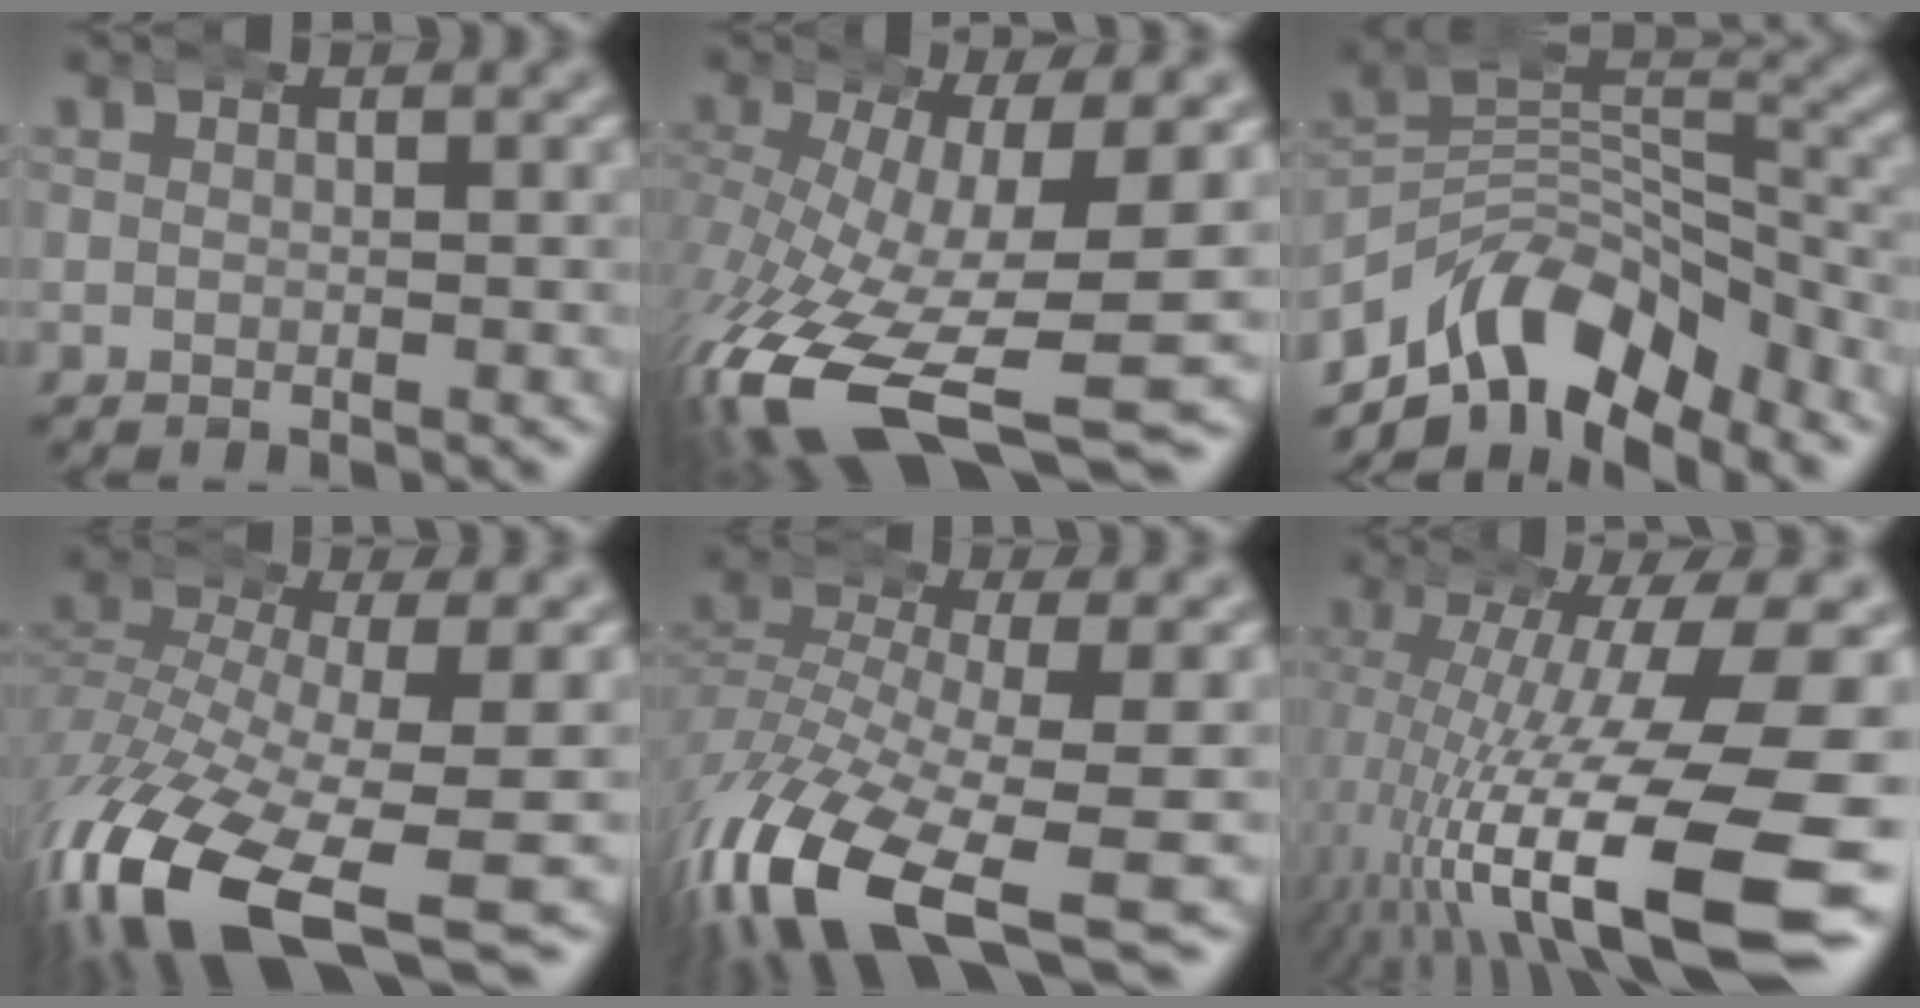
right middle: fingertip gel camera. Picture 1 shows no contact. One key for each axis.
{"total": 13.0, "fx": -6.6, "fy": 5.4, "fz": 9.8, "tx": -0.202, "ty": -0.071, "tz": -0.071}
{"total": 11.6, "fx": -4.7, "fy": 7.9, "fz": 7.1, "tx": -0.112, "ty": -0.026, "tz": -0.076}
{"total": 12.4, "fx": -7.3, "fy": 5.4, "fz": 8.5, "tx": -0.200, "ty": -0.071, "tz": -0.082}
{"total": 11.2, "fx": -6.4, "fy": 4.6, "fz": 7.9, "tx": -0.184, "ty": -0.058, "tz": -0.076}
{"total": 15.8, "fx": -4.4, "fy": 6.1, "fz": 13.9, "tx": -0.226, "ty": -0.042, "tz": -0.033}